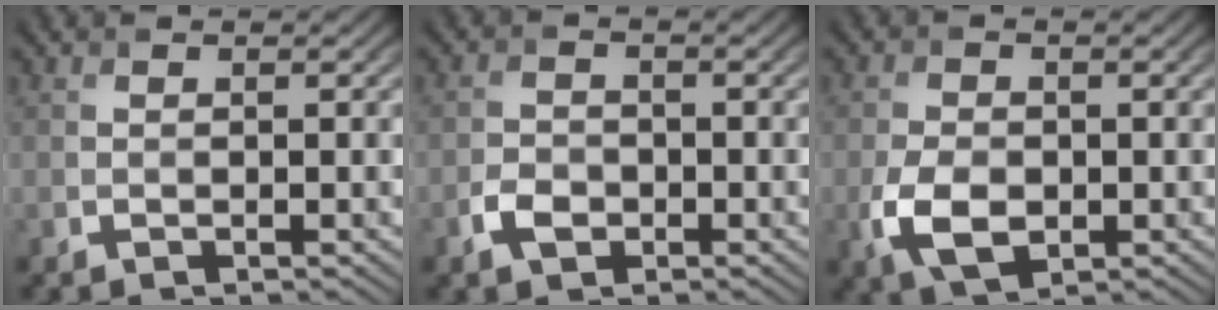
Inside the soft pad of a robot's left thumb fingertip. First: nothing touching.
{"total": 2.8, "force": [-1.4, 2.0, 1.5], "torque": [-0.030, 0.000, -0.032]}
{"total": 5.4, "force": [-1.4, 3.6, 3.8], "torque": [-0.092, -0.013, -0.026]}